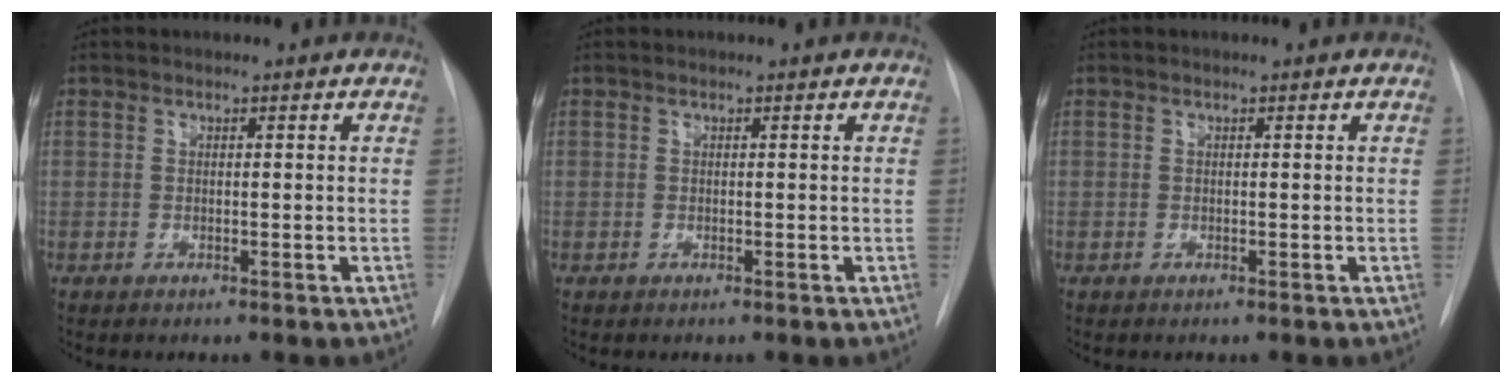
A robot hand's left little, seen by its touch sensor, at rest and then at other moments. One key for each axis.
{"total": 0.0}
{"total": 0.0}